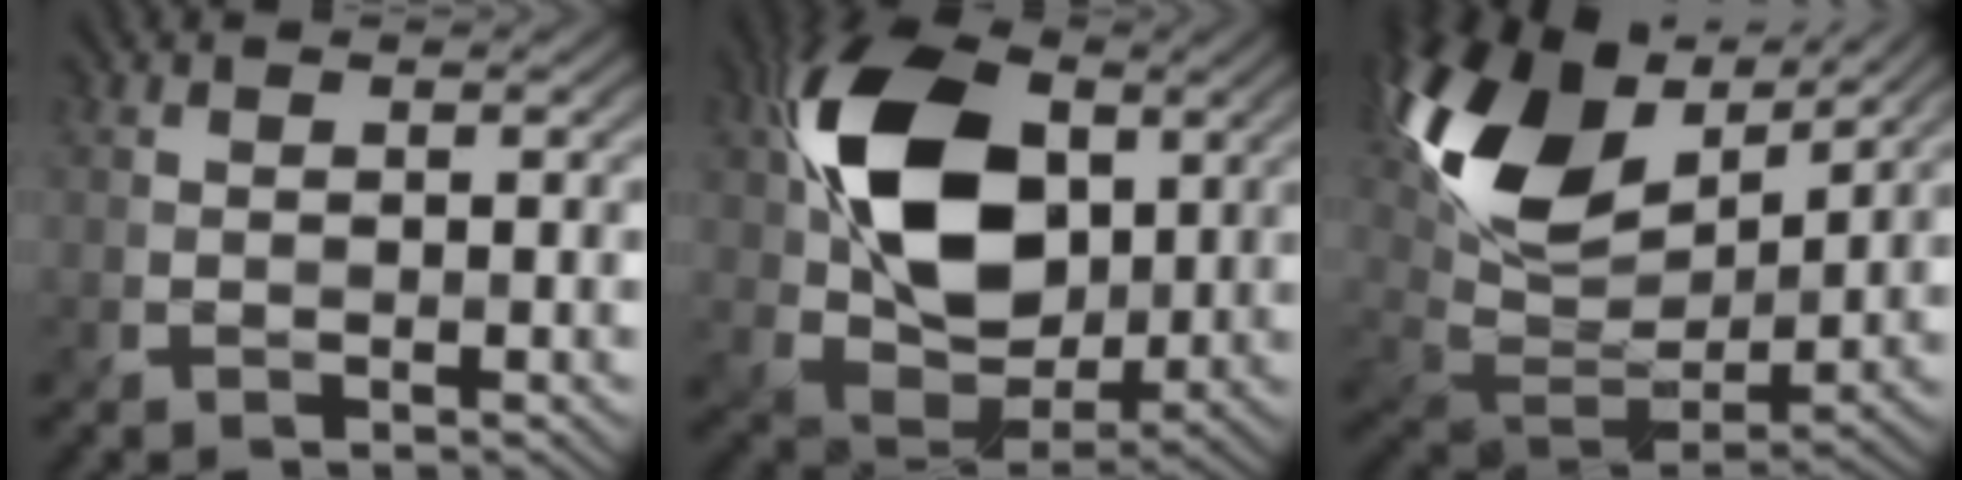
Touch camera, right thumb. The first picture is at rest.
{"total": 15.6, "force": [3.1, 10.7, 10.9], "torque": [-0.239, 0.010, 0.059]}
{"total": 16.0, "force": [7.3, 8.7, 11.3], "torque": [-0.258, 0.028, 0.136]}